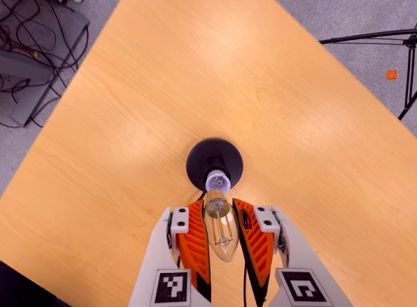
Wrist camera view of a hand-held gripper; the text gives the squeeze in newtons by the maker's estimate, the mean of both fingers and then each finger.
{"total": 20.8, "left": 22.3, "right": 19.3}